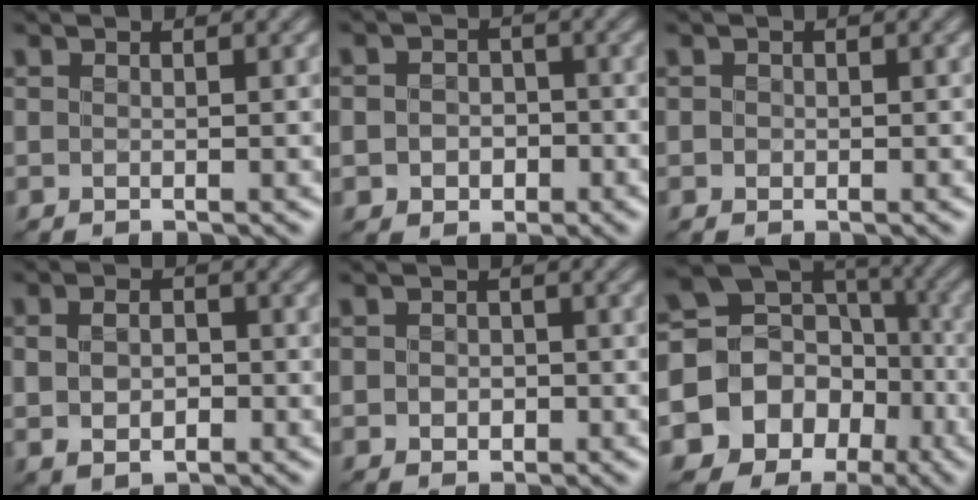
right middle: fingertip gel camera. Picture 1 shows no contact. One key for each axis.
{"total": 3.2, "fx": -0.8, "fy": 2.8, "fz": 1.4, "tx": 0.001, "ty": -0.005, "tz": -0.019}
{"total": 0.6, "fx": 0.0, "fy": 0.5, "fz": 0.1, "tx": 0.003, "ty": -0.004, "tz": -0.002}
{"total": 3.3, "fx": -0.2, "fy": 2.4, "fz": 2.3, "tx": -0.039, "ty": -0.001, "tz": 0.001}
{"total": 1.7, "fx": -0.2, "fy": 1.4, "fz": 0.9, "tx": -0.008, "ty": -0.005, "tz": -0.005}
{"total": 14.7, "fx": -5.4, "fy": 12.8, "fz": 4.8, "tx": -0.103, "ty": -0.016, "tz": -0.095}